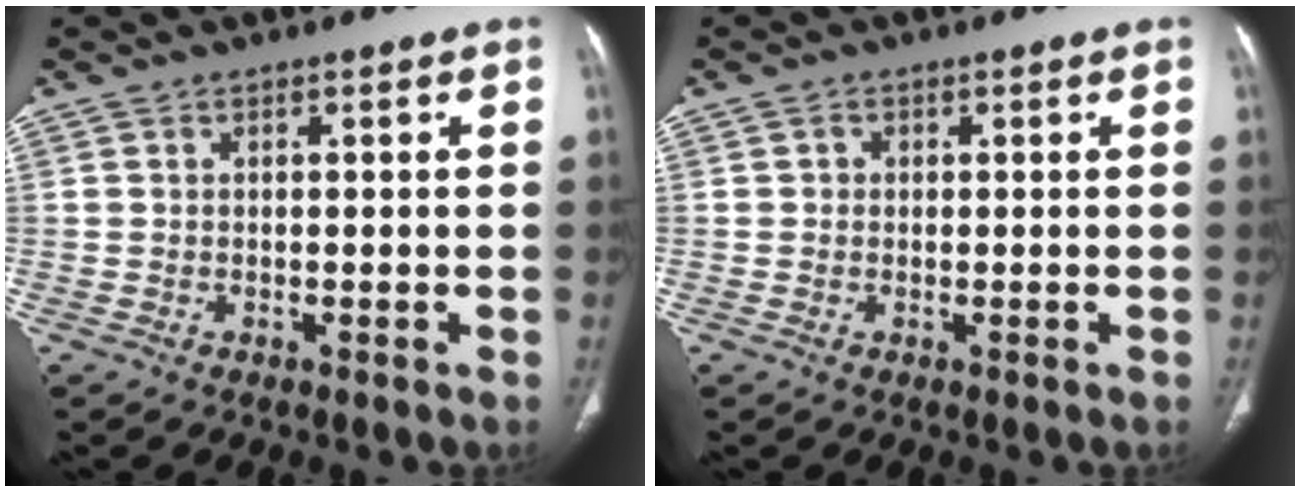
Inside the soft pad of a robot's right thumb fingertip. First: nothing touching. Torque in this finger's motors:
{"motor_torque": [-0.17, 0.21, -0.07, -0.06, 0.04]}